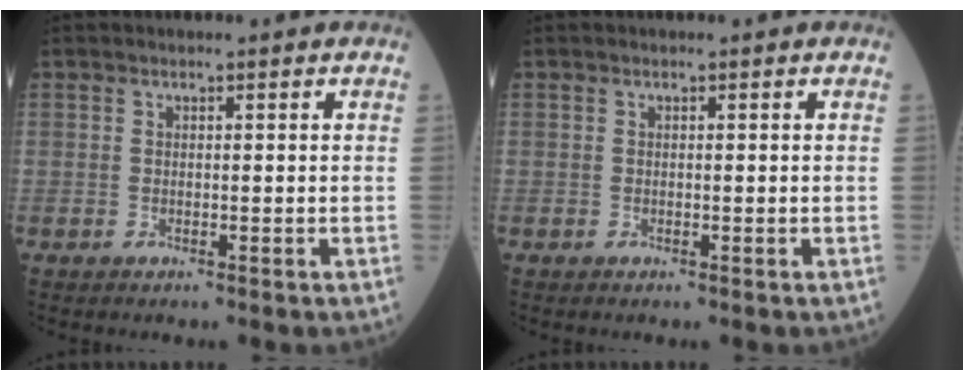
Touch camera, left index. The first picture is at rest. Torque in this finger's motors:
{"motor_torque": [-0.15, 0.10, 0.00, -0.01]}